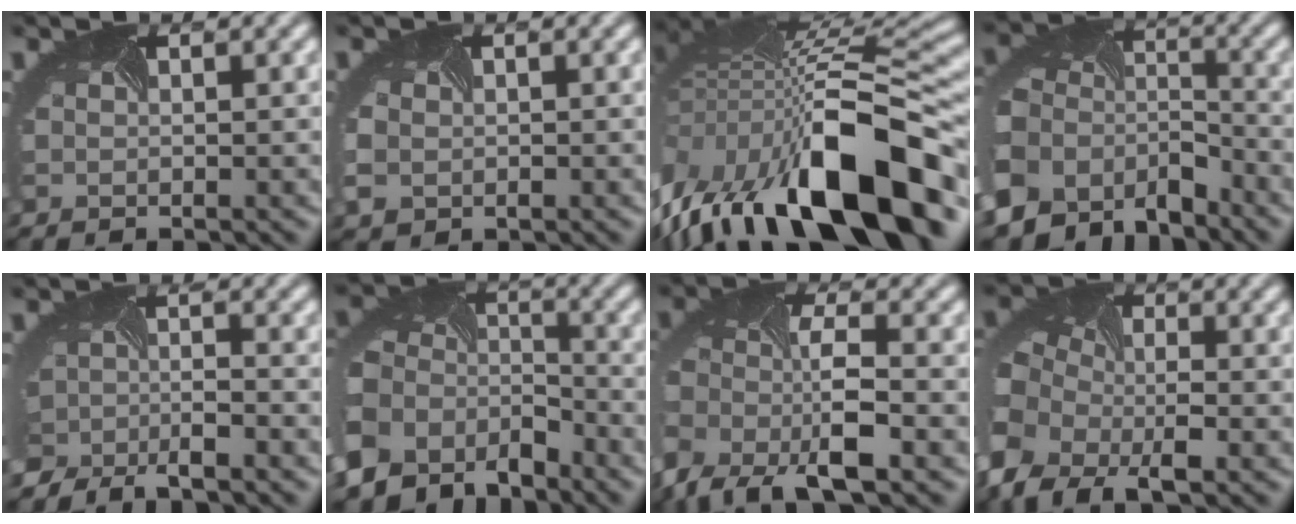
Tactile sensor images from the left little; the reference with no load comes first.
{"total": 2.2, "force": [-0.6, 1.9, 0.9], "torque": [-0.028, -0.006, -0.010]}
{"total": 18.0, "force": [-6.8, 8.1, 14.6], "torque": [-0.260, -0.037, -0.096]}
{"total": 10.0, "force": [-6.3, 6.8, 3.8], "torque": [-0.104, -0.035, -0.102]}
{"total": 3.9, "force": [-3.1, 1.7, 1.8], "torque": [-0.017, -0.022, -0.048]}
{"total": 9.7, "force": [-6.1, 6.7, 3.5], "torque": [-0.099, -0.036, -0.101]}
{"total": 8.6, "force": [-5.2, 3.0, 6.1], "torque": [-0.125, -0.015, -0.100]}
{"total": 10.7, "force": [-4.8, 6.9, 6.7], "torque": [-0.153, -0.032, -0.087]}